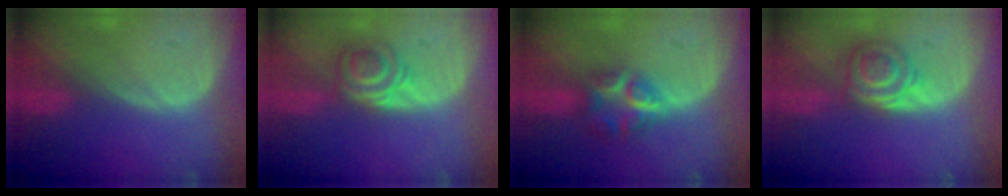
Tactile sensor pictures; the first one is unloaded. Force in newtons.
{"total": 5.9, "press": 4.9, "slide": 3.2}
{"total": 6.1, "press": 5.5, "slide": 2.7}
{"total": 5.9, "press": 5.5, "slide": 2.2}